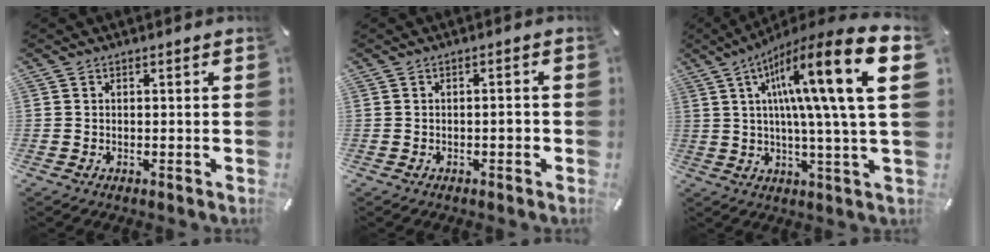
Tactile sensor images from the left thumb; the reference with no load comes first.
{"total": 2.0, "force": [-0.6, 0.7, 1.7], "torque": [-0.031, 0.004, -0.012]}
{"total": 23.9, "force": [6.9, 2.6, 22.7], "torque": [-0.378, -0.040, 0.083]}